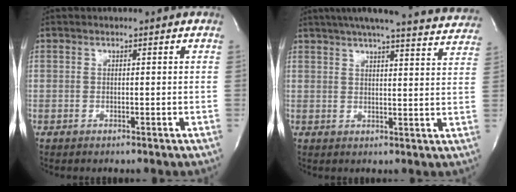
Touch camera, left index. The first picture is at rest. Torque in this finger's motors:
{"motor_torque": [0.26, -0.31, 0.26, 0.06]}